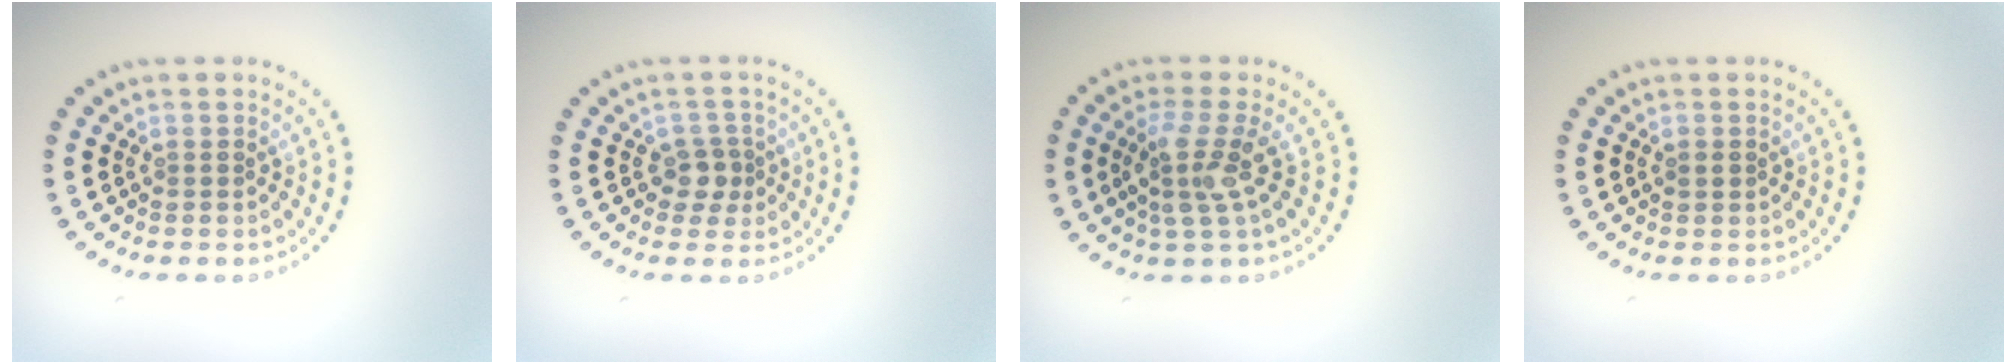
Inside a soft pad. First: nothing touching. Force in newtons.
{"total": 1.8, "press": 1.6, "slide": 0.9}
{"total": 3.2, "press": 2.6, "slide": 1.8}
{"total": 0.8, "press": 0.7, "slide": 0.1}